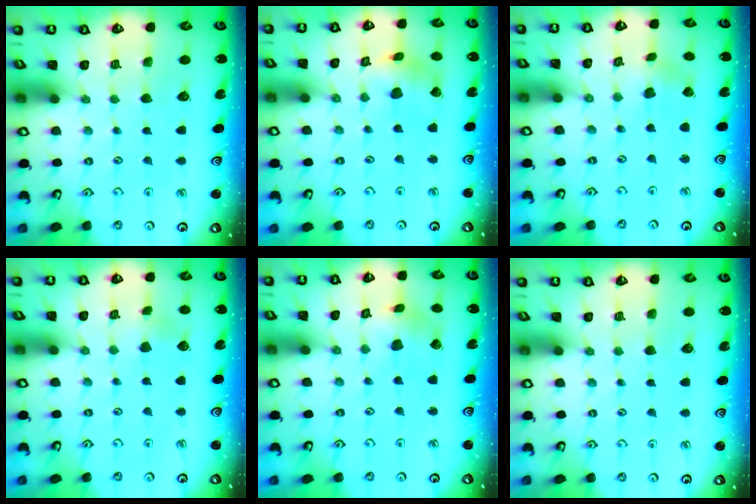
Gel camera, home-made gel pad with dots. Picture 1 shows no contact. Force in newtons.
{"total": 4.1, "press": 4.1, "slide": 0.5}
{"total": 0.6, "press": 0.5, "slide": 0.1}
{"total": 2.9, "press": 2.9, "slide": 0.2}
{"total": 2.7, "press": 2.7, "slide": 0.5}
{"total": 0.0}